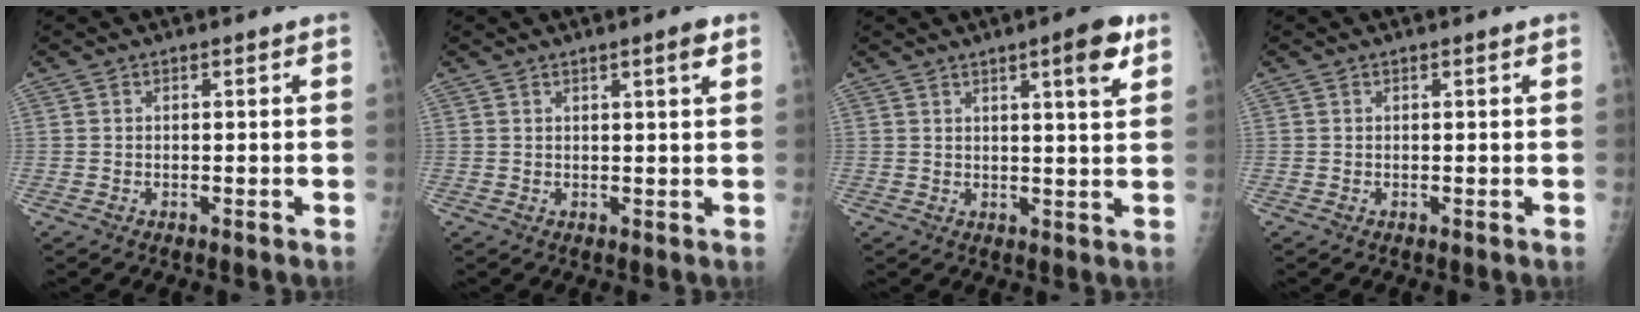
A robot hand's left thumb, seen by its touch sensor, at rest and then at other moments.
{"total": 2.5, "force": [1.4, 0.1, 2.1], "torque": [-0.030, -0.007, 0.020]}
{"total": 6.9, "force": [3.7, 1.1, 5.7], "torque": [-0.074, -0.017, 0.048]}
{"total": 0.0}